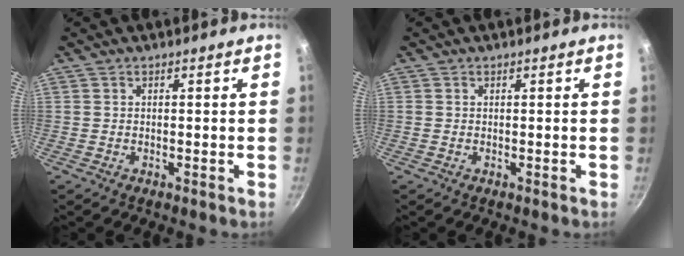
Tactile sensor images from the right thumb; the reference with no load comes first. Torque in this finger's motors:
{"motor_torque": [0.11, -0.16, -0.40, 0.20, 0.04]}